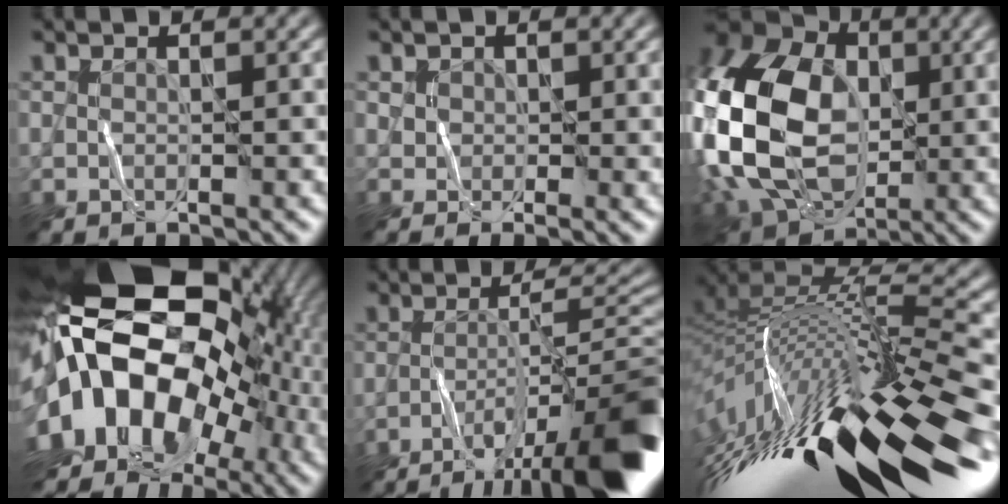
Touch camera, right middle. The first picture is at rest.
{"total": 0.0}
{"total": 15.9, "force": [-0.5, 11.2, 11.3], "torque": [-0.274, 0.001, -0.014]}
{"total": 20.1, "force": [-0.2, 14.7, 13.7], "torque": [-0.244, 0.006, 0.004]}
{"total": 11.9, "force": [-6.4, 1.8, 9.8], "torque": [-0.144, 0.009, -0.091]}
{"total": 16.6, "force": [-5.5, 4.5, 15.0], "torque": [-0.275, -0.004, -0.072]}